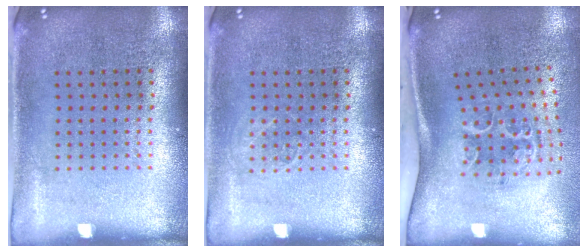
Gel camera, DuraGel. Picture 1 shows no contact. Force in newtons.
{"total": 0.9, "press": 0.8, "slide": 0.2}
{"total": 1.6, "press": 1.3, "slide": 1.0}